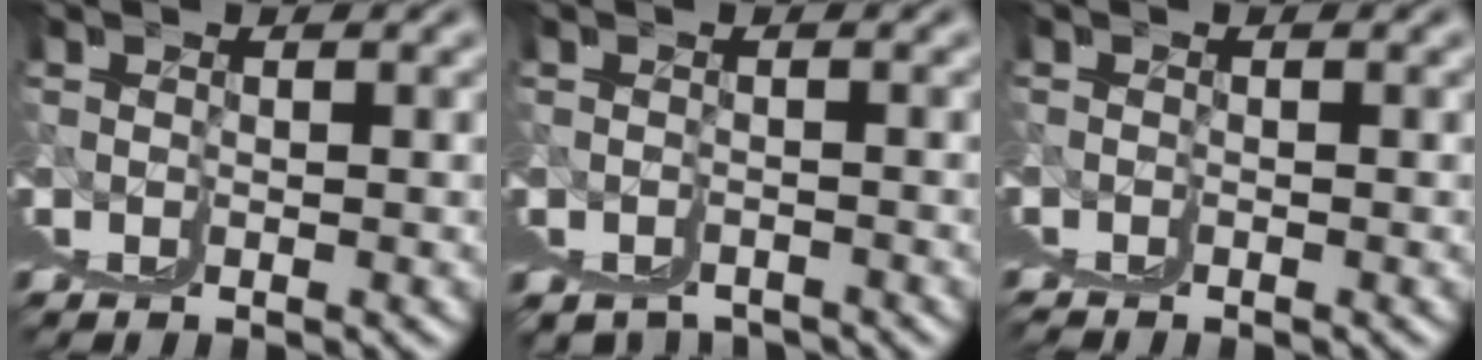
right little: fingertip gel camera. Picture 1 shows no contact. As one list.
[{"total": 3.1, "force": [-0.2, 1.7, 2.6], "torque": [-0.040, -0.010, 0.004]}, {"total": 1.3, "force": [0.6, 0.0, 1.1], "torque": [-0.013, 0.004, 0.011]}]